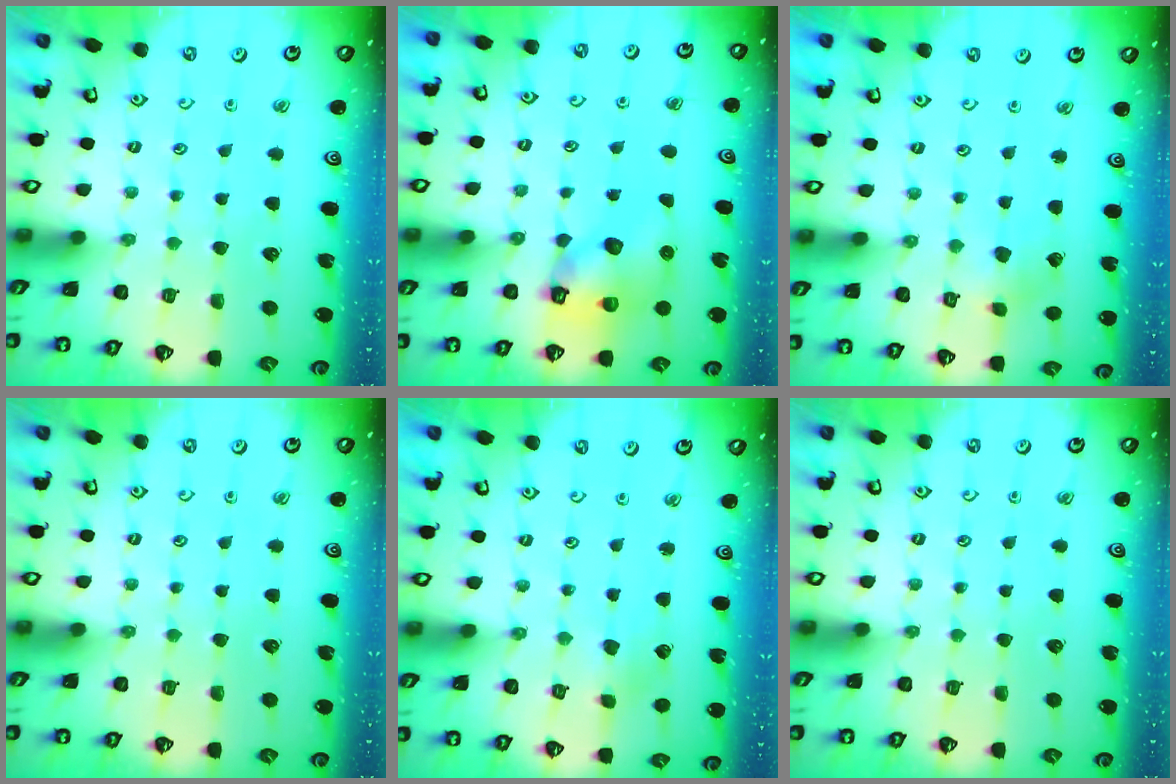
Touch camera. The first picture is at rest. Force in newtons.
{"total": 8.9, "press": 8.8, "slide": 1.4}
{"total": 3.1, "press": 3.1, "slide": 0.3}
{"total": 0.0}
{"total": 1.3, "press": 1.3, "slide": 0.1}
{"total": 0.0}